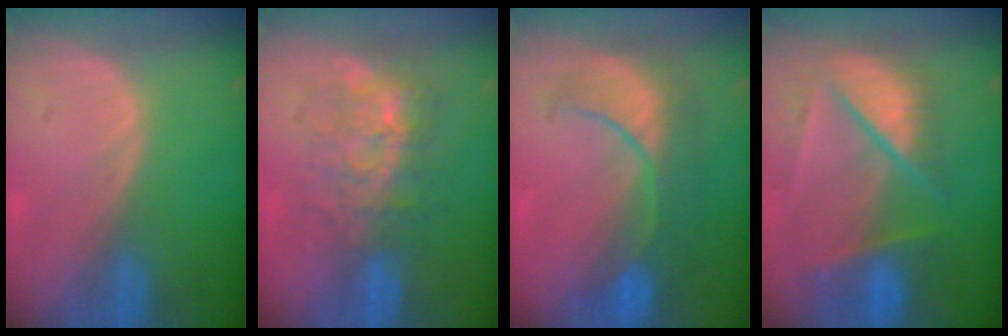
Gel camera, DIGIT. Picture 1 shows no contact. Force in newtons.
{"total": 8.4, "press": 7.6, "slide": 3.5}
{"total": 8.7, "press": 8.5, "slide": 2.1}
{"total": 9.4, "press": 8.2, "slide": 4.6}